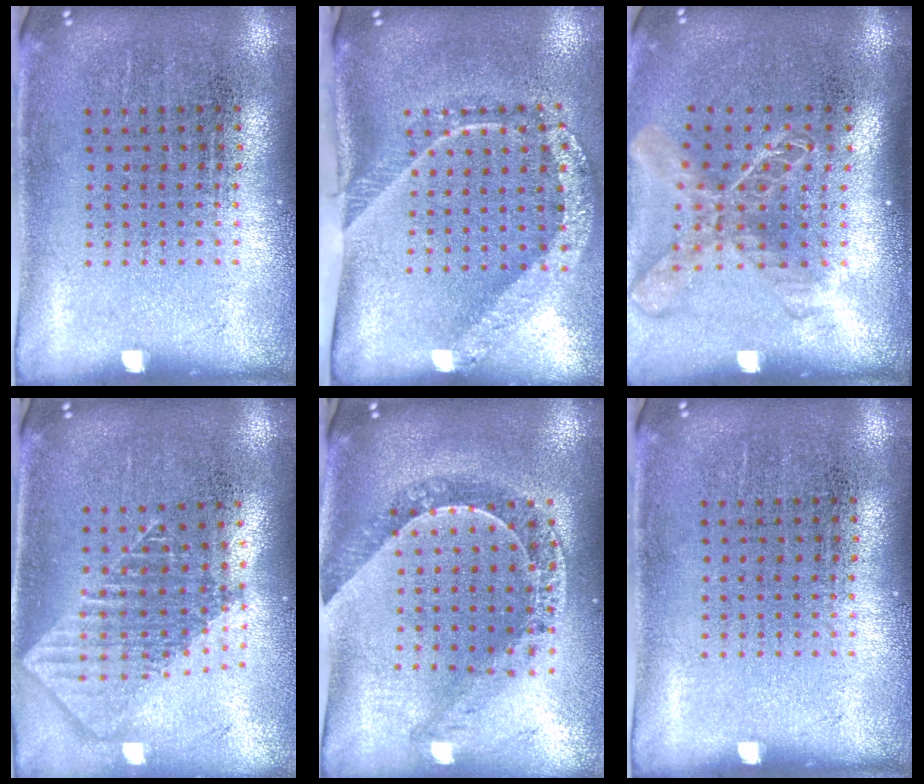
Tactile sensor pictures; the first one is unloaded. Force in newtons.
{"total": 2.4, "press": 1.7, "slide": 1.7}
{"total": 1.9, "press": 1.5, "slide": 1.2}
{"total": 1.9, "press": 1.5, "slide": 1.1}
{"total": 1.2, "press": 1.2, "slide": 0.3}
{"total": 0.0}